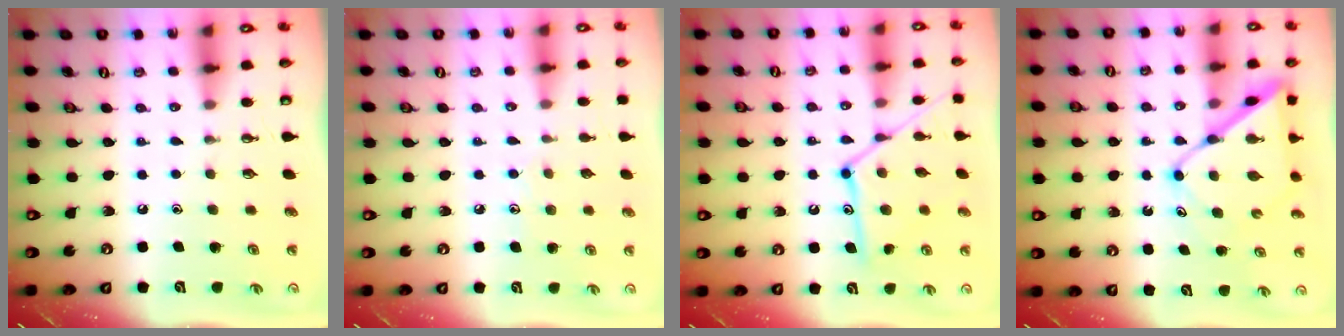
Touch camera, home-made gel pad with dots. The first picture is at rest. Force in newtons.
{"total": 4.8, "press": 4.8, "slide": 0.4}
{"total": 14.5, "press": 14.4, "slide": 1.0}
{"total": 12.6, "press": 12.5, "slide": 1.0}